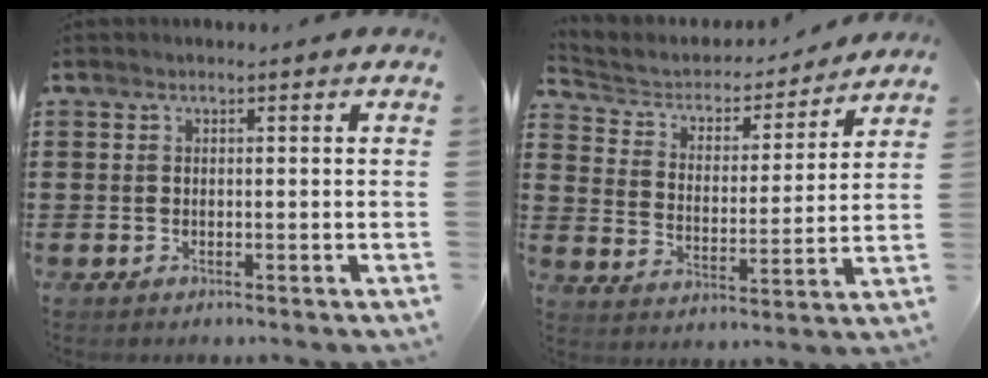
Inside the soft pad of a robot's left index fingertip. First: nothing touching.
{"total": 3.9, "force": [3.5, 1.7, 0.5], "torque": [-0.039, -0.028, 0.051]}